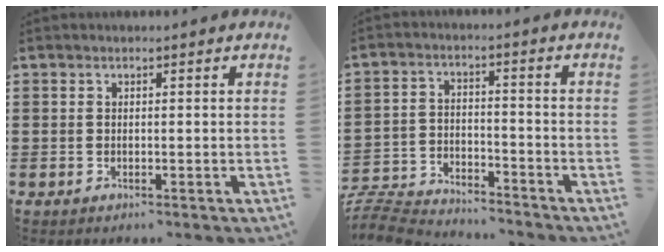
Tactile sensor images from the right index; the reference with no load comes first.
{"total": 6.7, "force": [-6.6, 1.1, 0.8], "torque": [-0.032, 0.010, -0.136]}